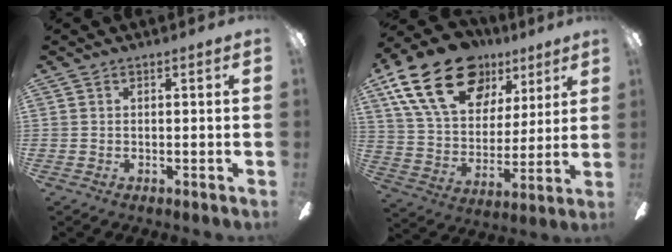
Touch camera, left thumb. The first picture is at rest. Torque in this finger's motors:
{"motor_torque": [0.62, 0.34, 1.78, -0.99, 0.46]}